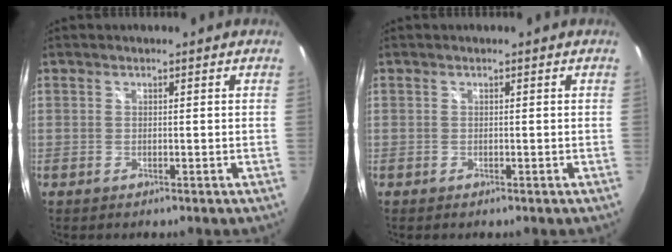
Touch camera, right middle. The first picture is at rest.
{"total": 0.0}